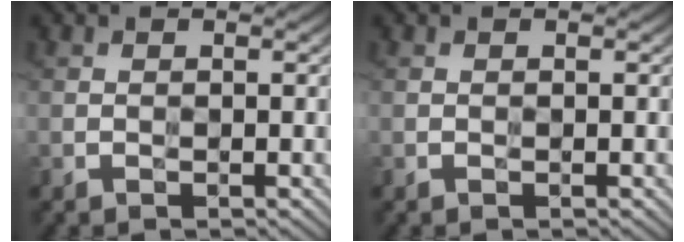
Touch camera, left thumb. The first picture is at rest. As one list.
[{"total": 0.0}]